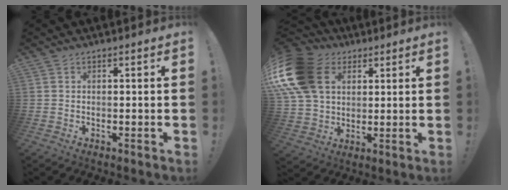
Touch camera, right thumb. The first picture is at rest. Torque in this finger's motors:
{"motor_torque": [0.82, 0.98, 1.46, 0.24, 0.64]}